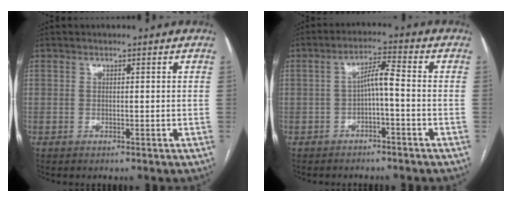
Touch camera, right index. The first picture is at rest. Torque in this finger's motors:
{"motor_torque": [0.57, -0.10, 0.26, 0.08]}